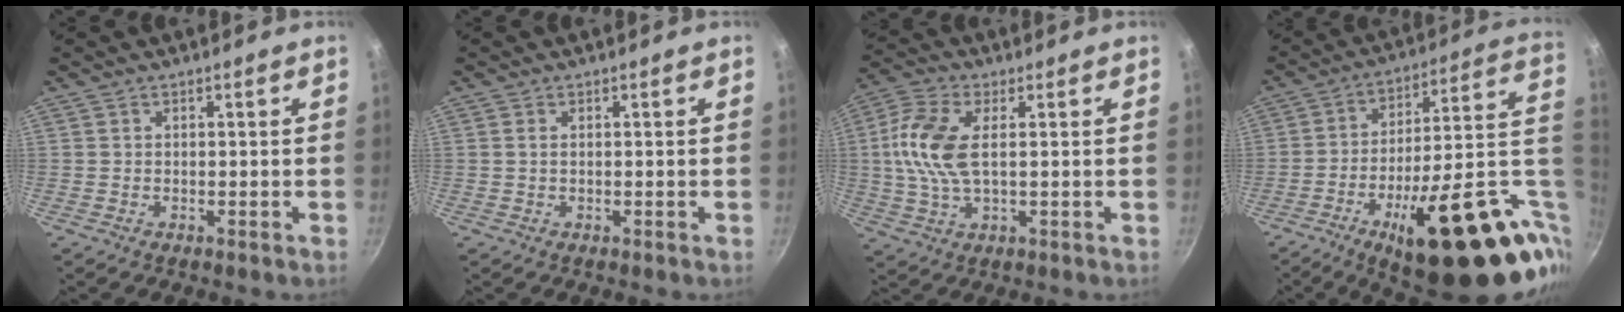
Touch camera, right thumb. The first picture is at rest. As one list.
[{"total": 0.6, "force": [0.1, 0.2, 0.5], "torque": [-0.011, 0.000, 0.001]}, {"total": 10.9, "force": [1.4, 5.1, 9.5], "torque": [-0.207, 0.012, 0.018]}, {"total": 33.3, "force": [-7.1, 12.7, 30.0], "torque": [-0.383, 0.011, -0.091]}]